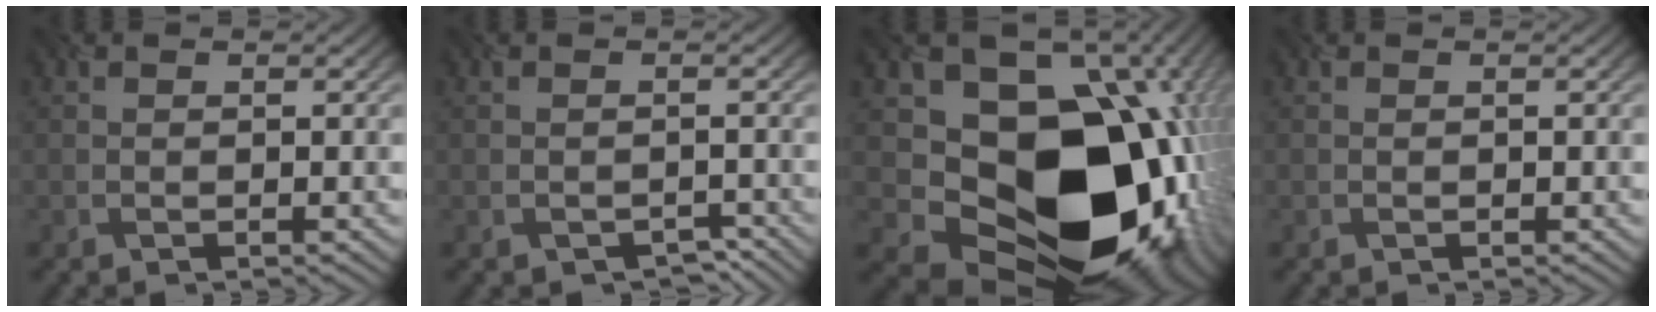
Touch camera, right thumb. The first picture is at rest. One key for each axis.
{"total": 2.0, "fx": -1.8, "fy": 0.8, "fz": 0.0, "tx": 0.002, "ty": -0.003, "tz": -0.015}
{"total": 18.8, "fx": -0.2, "fy": 14.9, "fz": 11.4, "tx": -0.186, "ty": -0.048, "tz": 0.041}
{"total": 0.0}